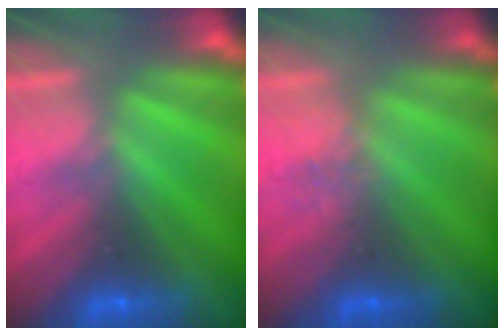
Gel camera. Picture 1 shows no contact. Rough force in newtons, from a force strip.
{"total": 2.4}